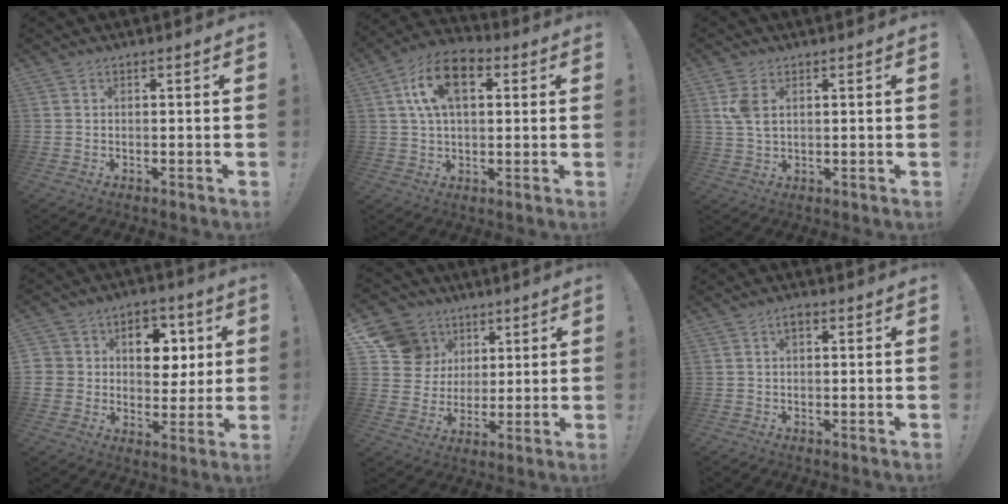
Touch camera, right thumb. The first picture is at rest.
{"total": 13.7, "force": [4.4, 7.6, 10.4], "torque": [-0.187, 0.012, 0.084]}
{"total": 5.0, "force": [1.8, 2.9, 3.7], "torque": [-0.067, 0.001, 0.034]}
{"total": 11.1, "force": [2.2, 9.5, 5.3], "torque": [-0.062, -0.012, 0.047]}
{"total": 13.6, "force": [5.5, 11.8, 3.9], "torque": [-0.059, -0.018, 0.121]}
{"total": 2.1, "force": [0.8, 1.1, 1.7], "torque": [-0.033, 0.006, 0.012]}